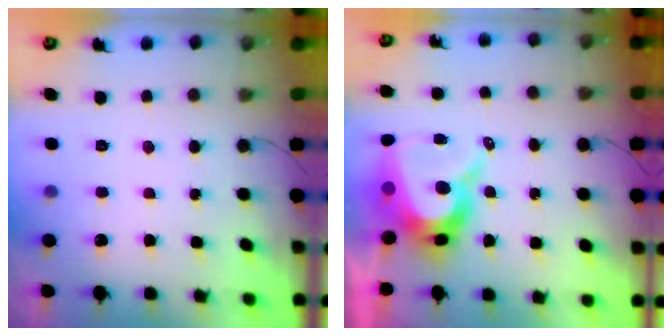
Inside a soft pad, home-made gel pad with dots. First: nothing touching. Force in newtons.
{"total": 12.3, "press": 12.2, "slide": 1.0}